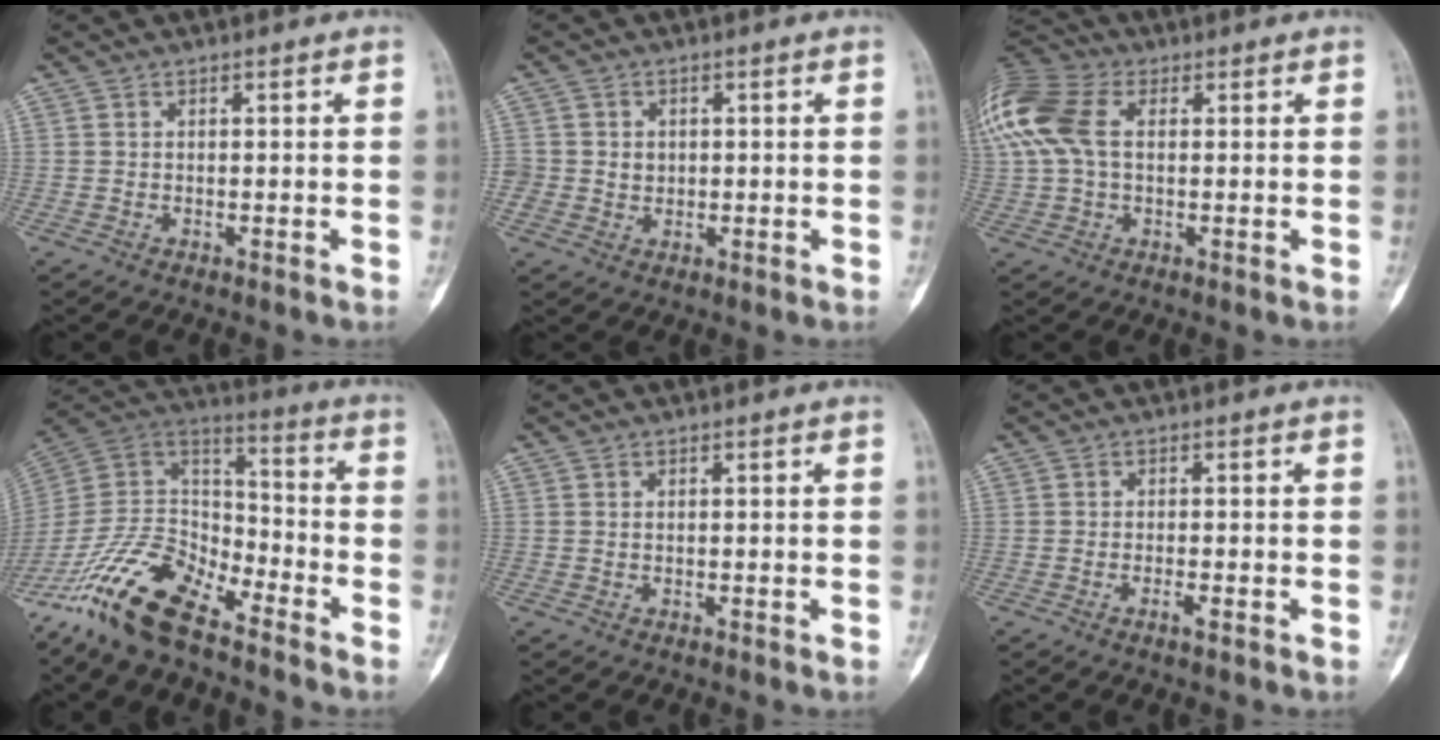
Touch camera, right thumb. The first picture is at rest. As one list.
[{"total": 3.3, "force": [0.3, 3.1, 1.1], "torque": [0.004, 0.004, 0.007]}, {"total": 18.1, "force": [4.2, 11.8, 13.0], "torque": [-0.331, 0.041, 0.073]}, {"total": 17.6, "force": [-12.5, 7.0, 10.3], "torque": [-0.184, 0.076, -0.242]}, {"total": 0.0}, {"total": 1.5, "force": [-0.8, 0.2, 1.3], "torque": [-0.025, 0.000, -0.016]}]